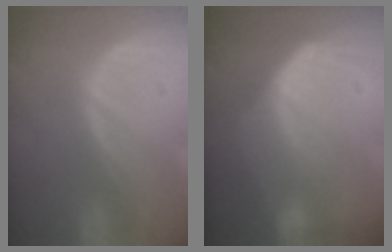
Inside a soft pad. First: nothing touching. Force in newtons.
{"total": 7.5, "press": 6.2, "slide": 4.1}